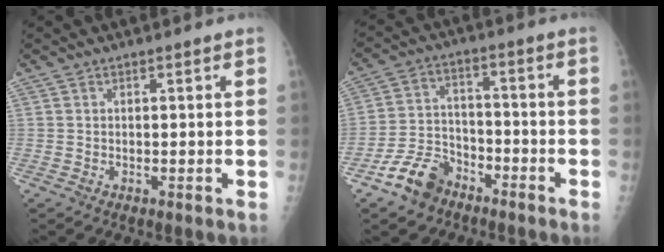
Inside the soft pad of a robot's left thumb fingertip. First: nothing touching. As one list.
[{"total": 9.2, "force": [-6.3, 5.8, 3.3], "torque": [-0.049, 0.043, -0.121]}]